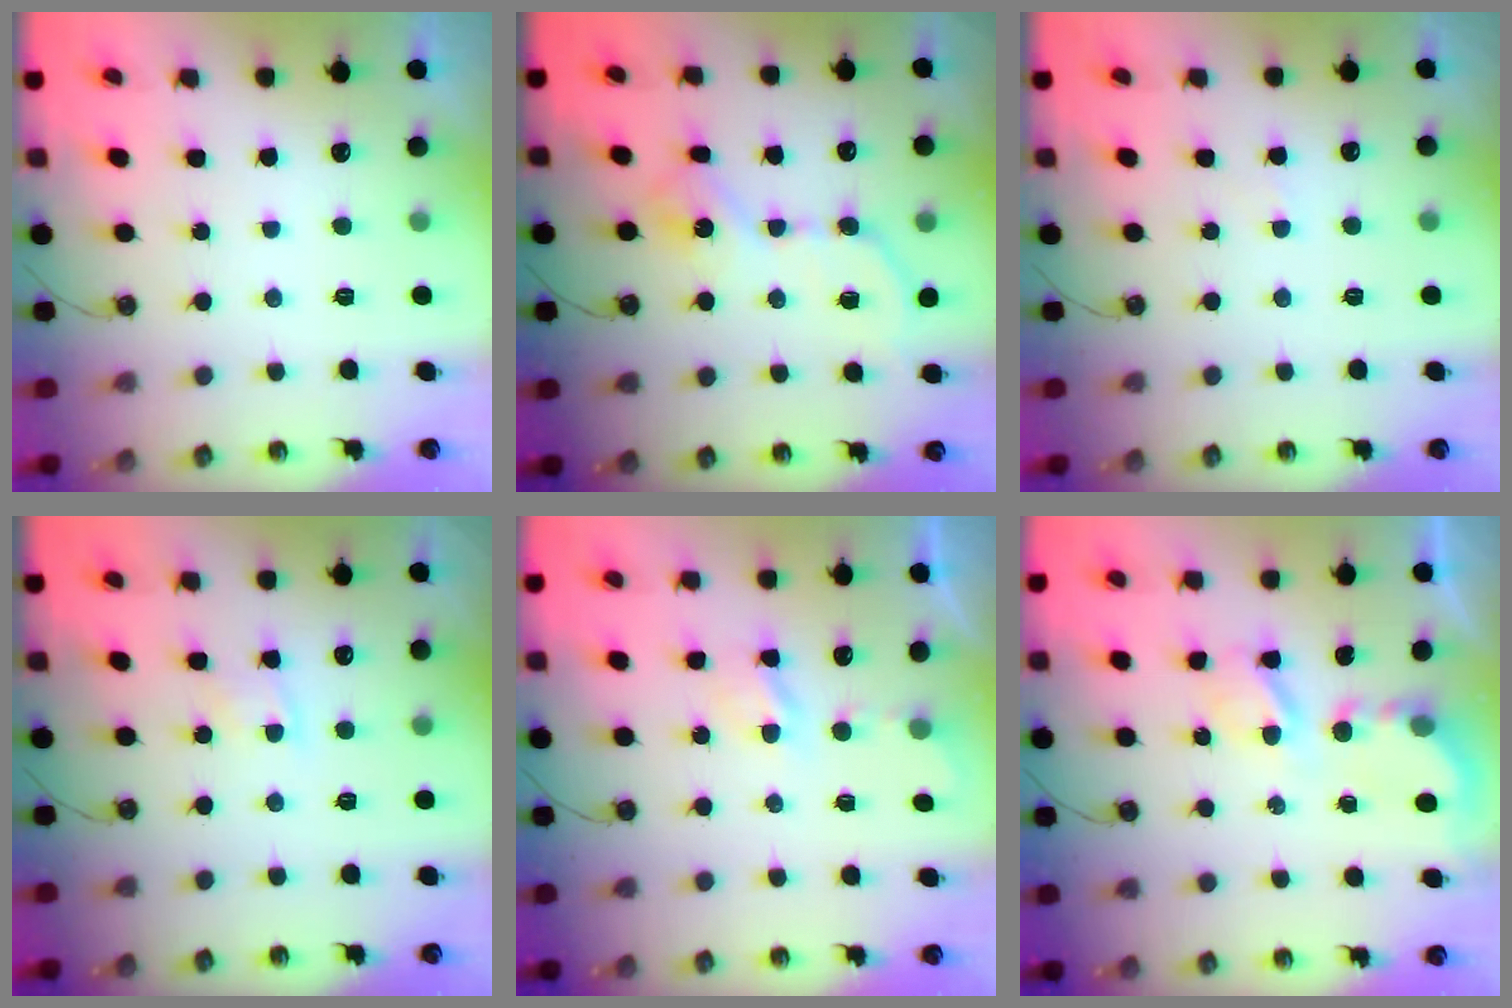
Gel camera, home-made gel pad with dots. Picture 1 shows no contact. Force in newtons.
{"total": 11.7, "press": 11.7, "slide": 0.4}
{"total": 1.9, "press": 1.9, "slide": 0.3}
{"total": 5.4, "press": 5.3, "slide": 0.6}
{"total": 3.3, "press": 3.3, "slide": 0.7}
{"total": 5.3, "press": 5.3, "slide": 0.3}